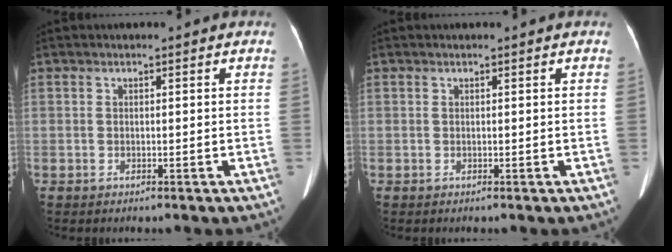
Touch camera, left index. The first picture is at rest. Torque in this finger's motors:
{"motor_torque": [0.14, 0.03, -0.04, -0.01]}